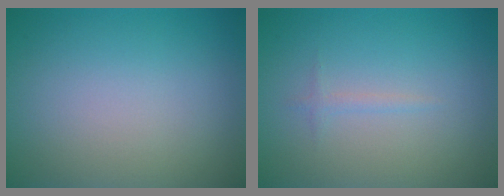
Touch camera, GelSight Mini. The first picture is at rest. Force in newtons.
{"total": 0.7, "press": 0.7, "slide": 0.0}